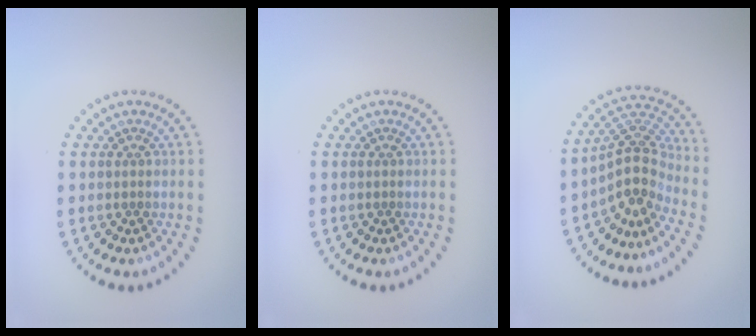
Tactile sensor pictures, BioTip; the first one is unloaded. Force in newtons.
{"total": 0.0}
{"total": 4.4, "press": 3.1, "slide": 3.1}